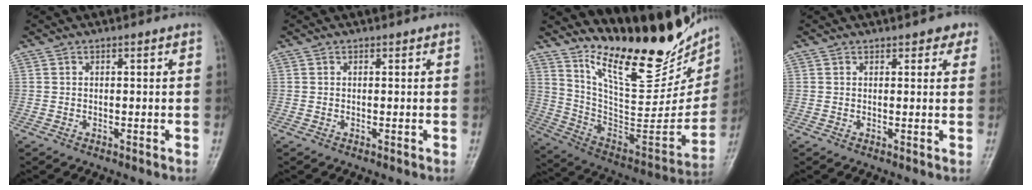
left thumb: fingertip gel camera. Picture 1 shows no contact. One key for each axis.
{"total": 0.0}
{"total": 26.6, "fx": 20.6, "fy": 8.4, "fz": 14.6, "tx": -0.183, "ty": -0.119, "tz": 0.323}
{"total": 3.1, "fx": 1.9, "fy": 1.5, "fz": 1.9, "tx": -0.002, "ty": -0.003, "tz": 0.018}